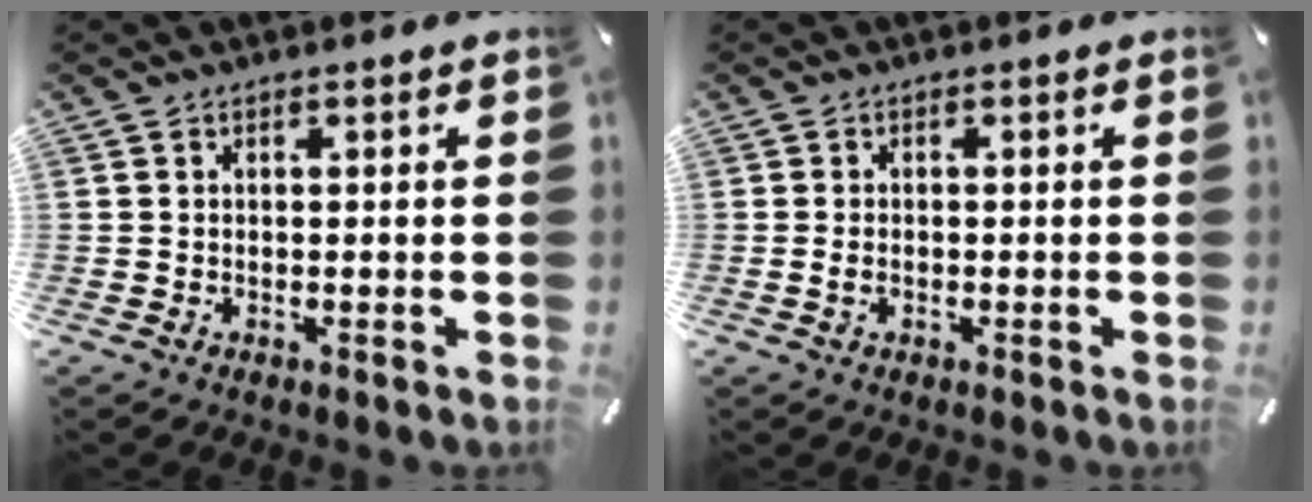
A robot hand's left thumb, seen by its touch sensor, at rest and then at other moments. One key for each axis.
{"total": 1.6, "fx": -0.4, "fy": 0.9, "fz": 1.3, "tx": -0.024, "ty": 0.001, "tz": -0.007}